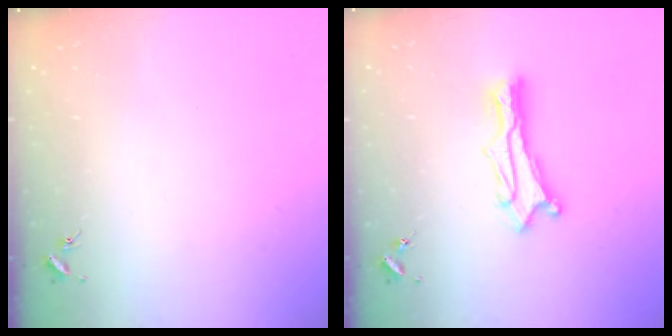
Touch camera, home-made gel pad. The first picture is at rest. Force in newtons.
{"total": 3.0, "press": 3.0, "slide": 0.2}